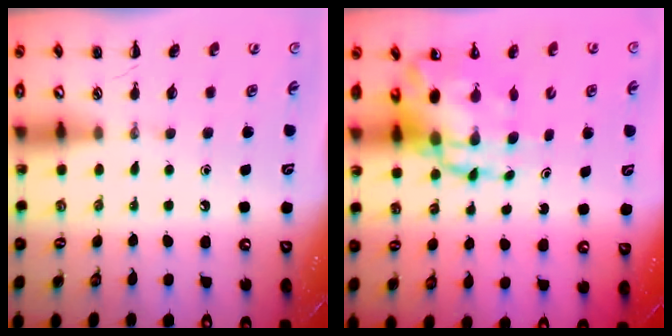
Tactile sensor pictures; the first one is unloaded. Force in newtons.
{"total": 10.5, "press": 10.1, "slide": 2.7}